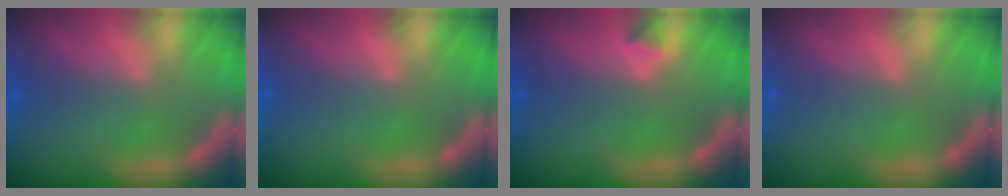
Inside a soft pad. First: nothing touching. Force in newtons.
{"total": 0.0}
{"total": 0.9}
{"total": 0.0}